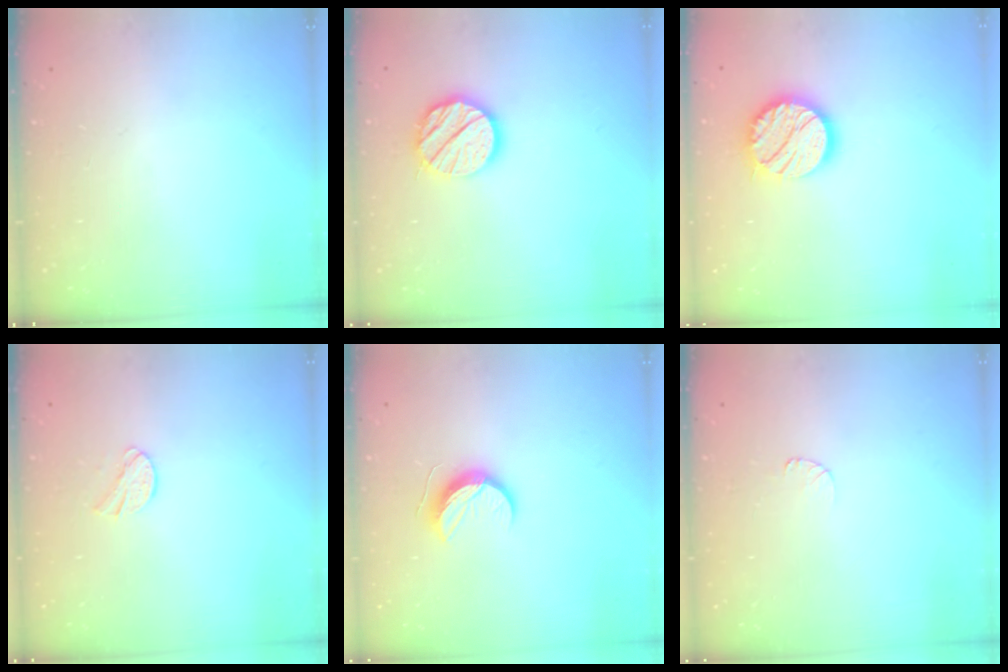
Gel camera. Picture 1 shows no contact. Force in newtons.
{"total": 13.3, "press": 13.2, "slide": 1.4}
{"total": 14.8, "press": 14.7, "slide": 0.9}
{"total": 7.4, "press": 7.4, "slide": 1.0}
{"total": 9.4, "press": 9.4, "slide": 0.6}
{"total": 3.3, "press": 3.2, "slide": 0.4}